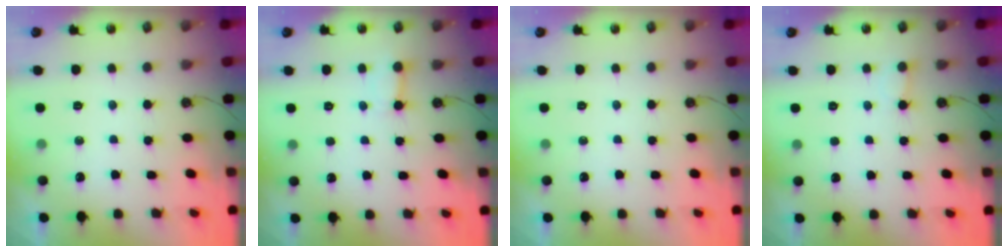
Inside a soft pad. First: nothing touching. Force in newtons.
{"total": 2.7, "press": 2.7, "slide": 0.5}
{"total": 0.0}
{"total": 3.2, "press": 3.2, "slide": 0.2}